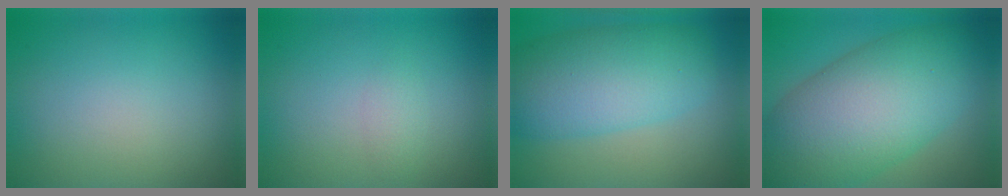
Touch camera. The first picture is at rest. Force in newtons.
{"total": 1.0, "press": 1.0, "slide": 0.0}
{"total": 8.4, "press": 8.4, "slide": 0.1}
{"total": 12.7, "press": 12.7, "slide": 0.2}